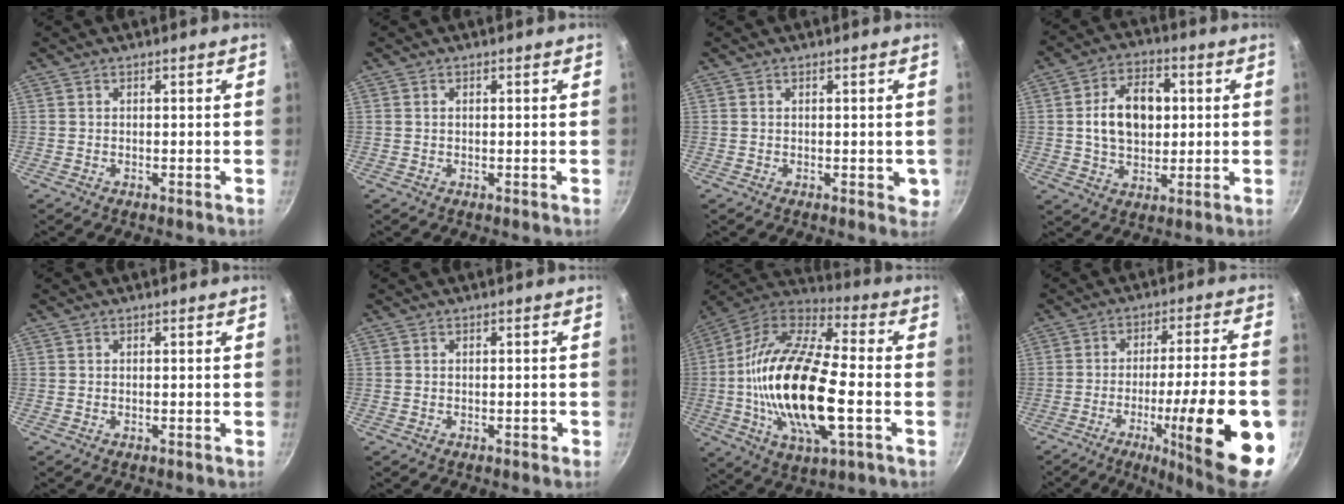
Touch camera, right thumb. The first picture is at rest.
{"total": 0.6, "force": [0.1, 0.4, 0.4], "torque": [-0.007, 0.002, 0.003]}
{"total": 2.6, "force": [-0.1, 1.5, 2.2], "torque": [-0.016, -0.003, 0.000]}
{"total": 12.7, "force": [1.5, 8.7, 9.1], "torque": [-0.126, 0.010, 0.020]}
{"total": 0.0}
{"total": 0.6, "force": [-0.4, 0.3, 0.3], "torque": [0.001, 0.006, -0.002]}
{"total": 25.7, "force": [-3.3, 10.4, 23.3], "torque": [-0.453, 0.024, -0.074]}
{"total": 21.9, "force": [-8.0, 3.4, 20.1], "torque": [-0.275, 0.030, -0.113]}